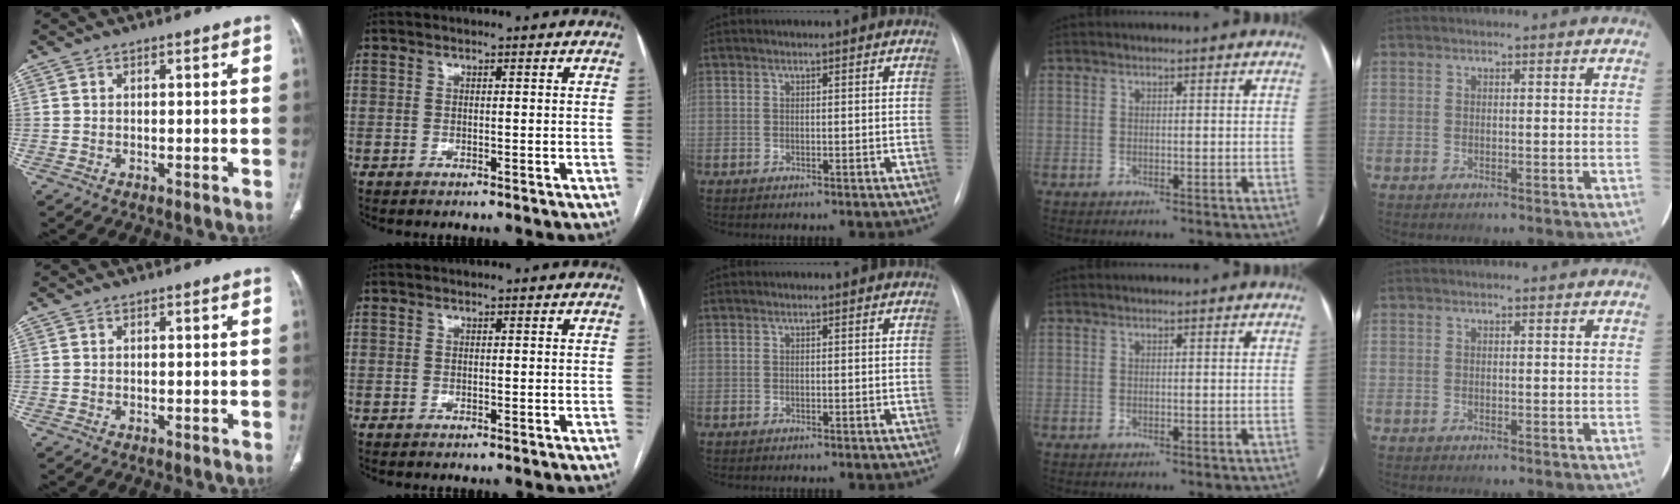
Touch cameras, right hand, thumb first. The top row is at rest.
{}